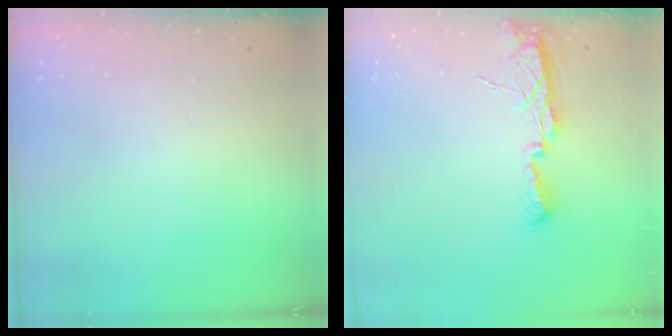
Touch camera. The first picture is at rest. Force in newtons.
{"total": 7.5, "press": 7.5, "slide": 0.8}